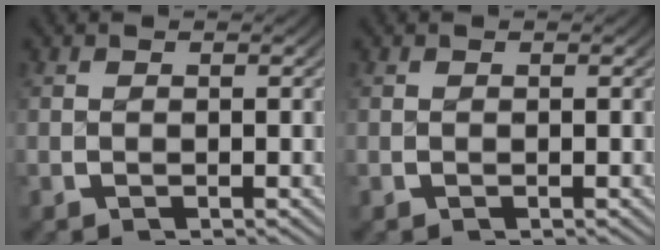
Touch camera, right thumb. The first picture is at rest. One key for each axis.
{"total": 0.0}